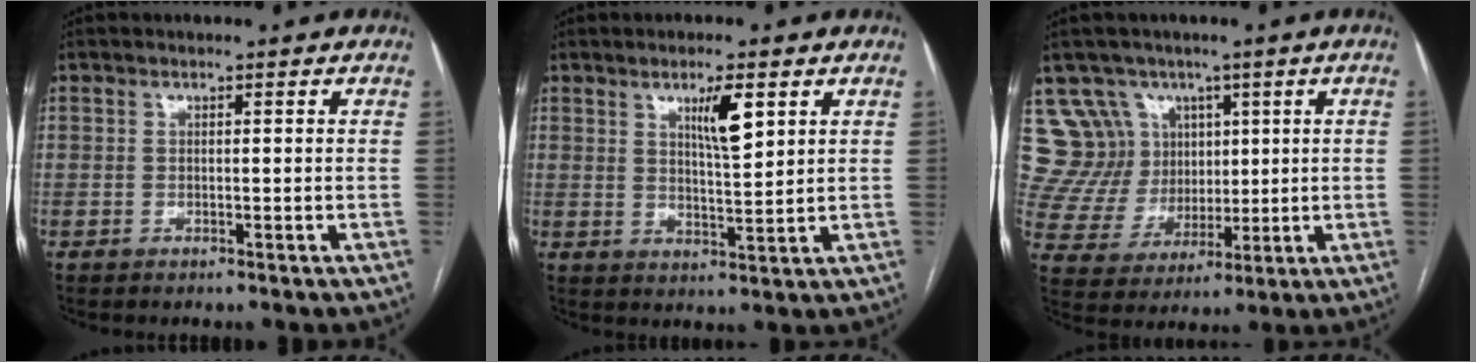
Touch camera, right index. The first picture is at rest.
{"total": 5.6, "force": [2.7, 0.8, 4.9], "torque": [-0.085, -0.003, 0.047]}
{"total": 10.6, "force": [5.5, 9.1, 0.9], "torque": [-0.034, 0.047, 0.115]}